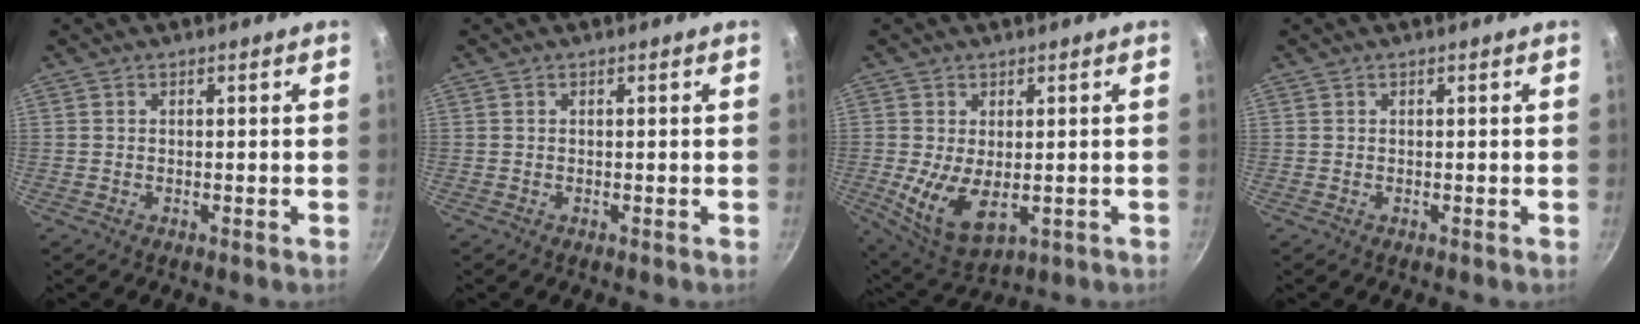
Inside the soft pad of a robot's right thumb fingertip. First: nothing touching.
{"total": 0.0}
{"total": 9.4, "force": [-0.7, 5.2, 7.8], "torque": [-0.138, -0.023, 0.003]}
{"total": 0.0}